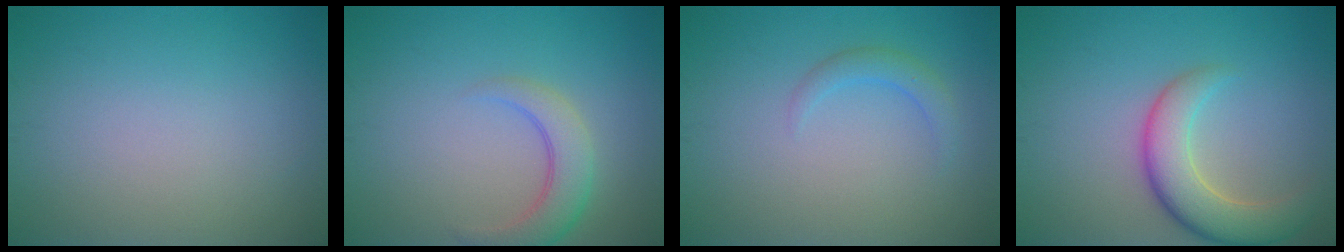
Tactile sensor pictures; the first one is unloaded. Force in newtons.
{"total": 3.6, "press": 3.6, "slide": 0.2}
{"total": 1.6, "press": 1.6, "slide": 0.0}
{"total": 5.5, "press": 5.5, "slide": 0.5}